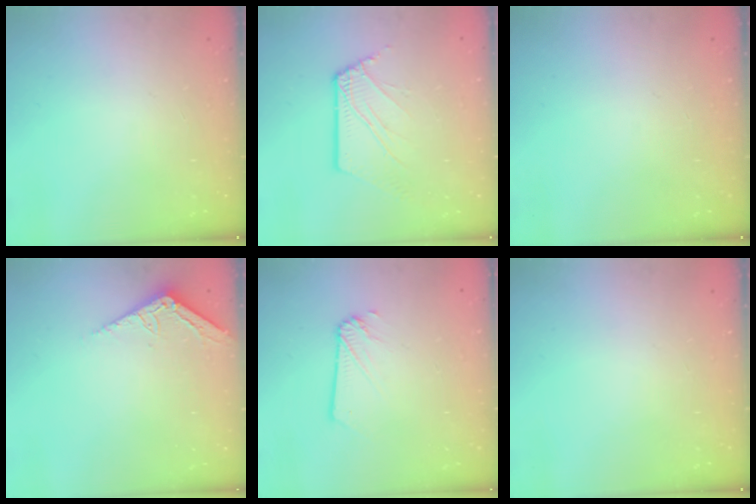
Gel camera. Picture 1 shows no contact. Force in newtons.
{"total": 6.9, "press": 6.8, "slide": 0.8}
{"total": 0.0}
{"total": 3.6, "press": 3.6, "slide": 0.4}
{"total": 1.9, "press": 1.9, "slide": 0.3}
{"total": 0.0}